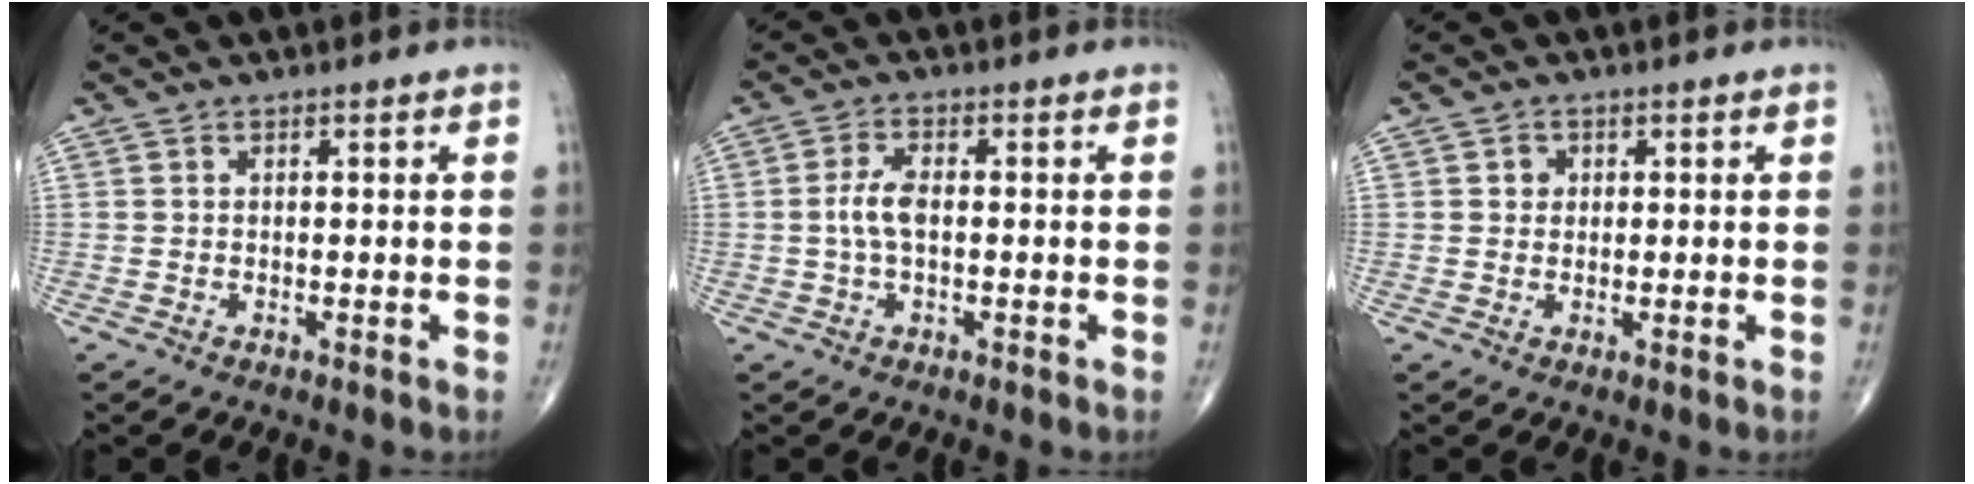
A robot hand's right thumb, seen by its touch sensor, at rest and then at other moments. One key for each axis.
{"total": 4.1, "fx": -0.2, "fy": 1.8, "fz": 3.7, "tx": -0.085, "ty": 0.009, "tz": -0.007}
{"total": 1.8, "fx": 0.4, "fy": 1.7, "fz": 0.6, "tx": 0.001, "ty": 0.001, "tz": 0.004}